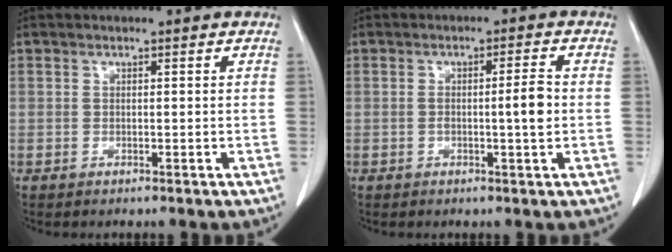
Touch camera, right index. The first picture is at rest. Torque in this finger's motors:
{"motor_torque": [0.58, 0.00, 0.11, 0.05]}